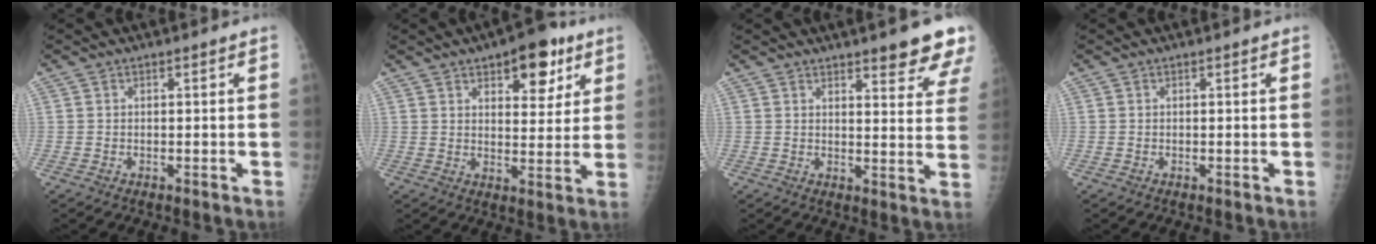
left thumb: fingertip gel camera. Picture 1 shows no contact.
{"total": 10.8, "force": [5.8, 5.3, 7.5], "torque": [-0.064, -0.023, 0.079]}
{"total": 10.9, "force": [8.2, 2.4, 6.8], "torque": [-0.049, -0.041, 0.089]}
{"total": 0.0}